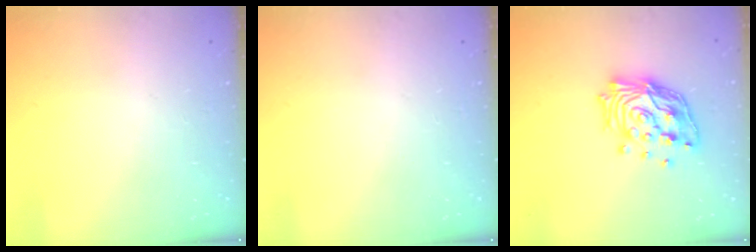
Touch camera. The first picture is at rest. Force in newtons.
{"total": 0.0}
{"total": 18.0, "press": 17.9, "slide": 2.4}